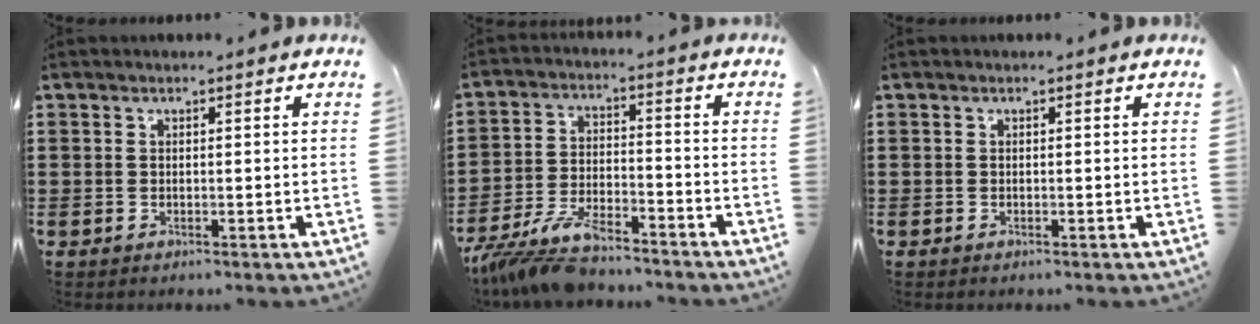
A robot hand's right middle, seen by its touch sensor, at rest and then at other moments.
{"total": 8.8, "force": [-7.9, 1.6, 3.6], "torque": [-0.086, 0.002, -0.155]}
{"total": 0.0}